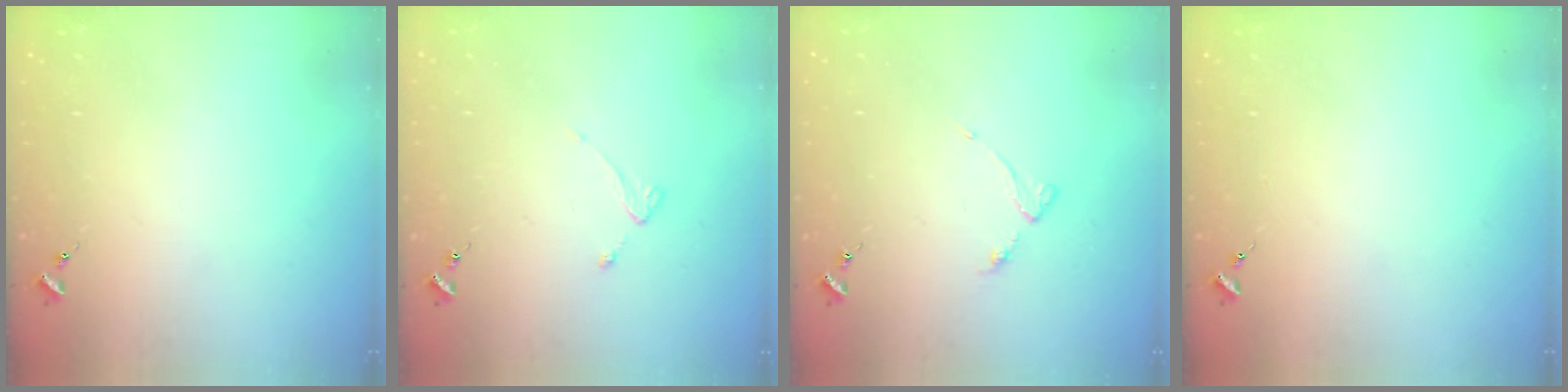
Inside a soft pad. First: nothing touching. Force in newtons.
{"total": 2.2, "press": 2.1, "slide": 0.4}
{"total": 3.5, "press": 3.5, "slide": 0.5}
{"total": 0.0}